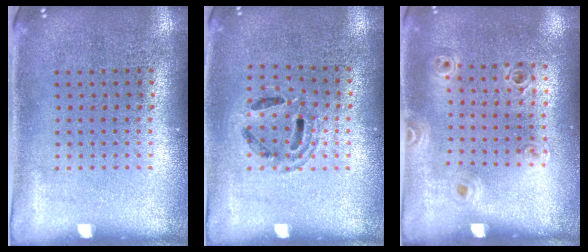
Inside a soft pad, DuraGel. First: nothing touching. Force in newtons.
{"total": 1.1, "press": 1.1, "slide": 0.3}
{"total": 0.9, "press": 0.9, "slide": 0.3}